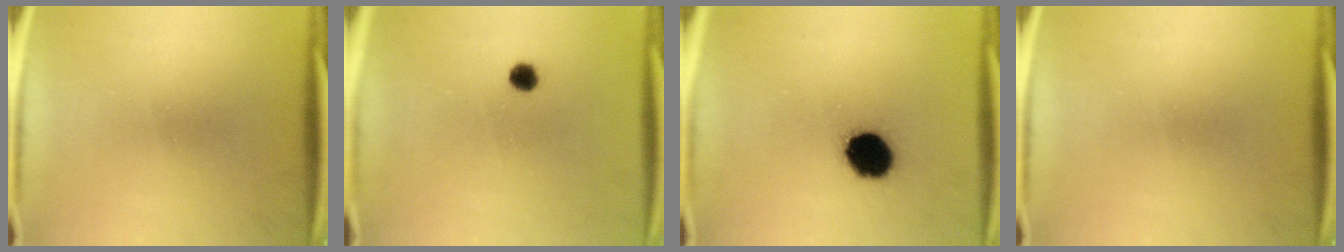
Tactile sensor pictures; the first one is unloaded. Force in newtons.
{"total": 2.3}
{"total": 12.3}
{"total": 0.0}